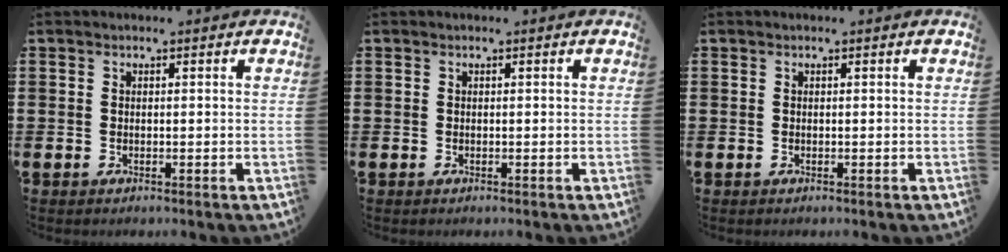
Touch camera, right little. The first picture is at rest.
{"total": 0.0}
{"total": 0.0}